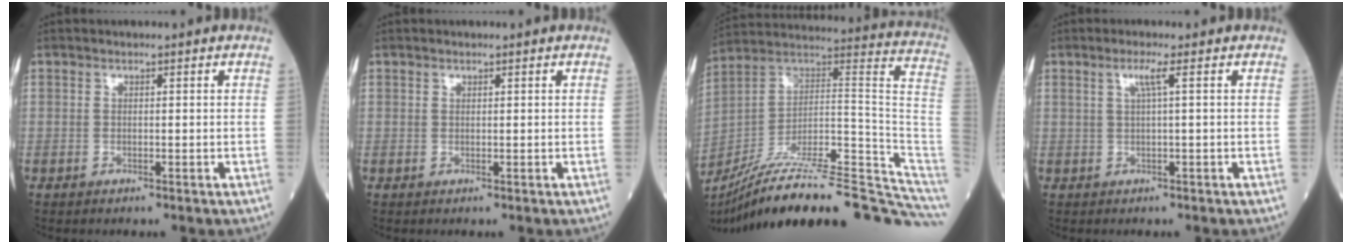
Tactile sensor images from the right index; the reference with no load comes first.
{"total": 0.0}
{"total": 31.9, "force": [-26.7, 2.5, 17.3], "torque": [-0.166, 0.010, -0.393]}
{"total": 2.3, "force": [0.8, -0.4, 2.1], "torque": [-0.045, 0.003, 0.016]}